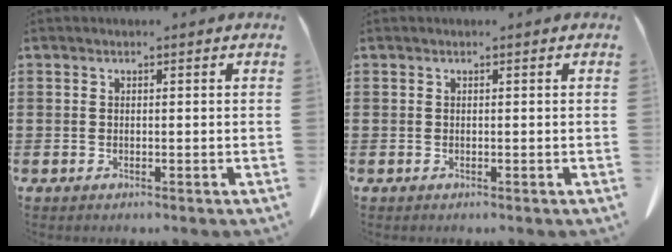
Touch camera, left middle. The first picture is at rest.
{"total": 0.0}